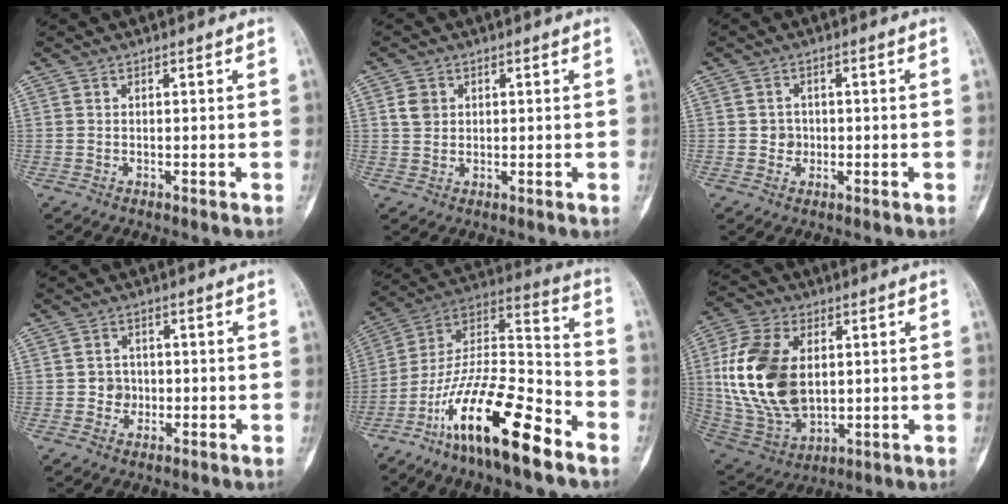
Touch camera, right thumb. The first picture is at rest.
{"total": 3.0, "force": [0.9, 2.5, 1.4], "torque": [-0.014, 0.000, 0.019]}
{"total": 2.2, "force": [-0.1, 2.1, 0.6], "torque": [0.004, 0.006, -0.003]}
{"total": 3.2, "force": [-0.5, 3.0, 1.1], "torque": [0.006, 0.009, -0.013]}
{"total": 22.7, "force": [-13.6, 6.4, 17.0], "torque": [-0.332, 0.069, -0.244]}
{"total": 20.0, "force": [2.4, 12.7, 15.3], "torque": [-0.302, -0.012, 0.057]}